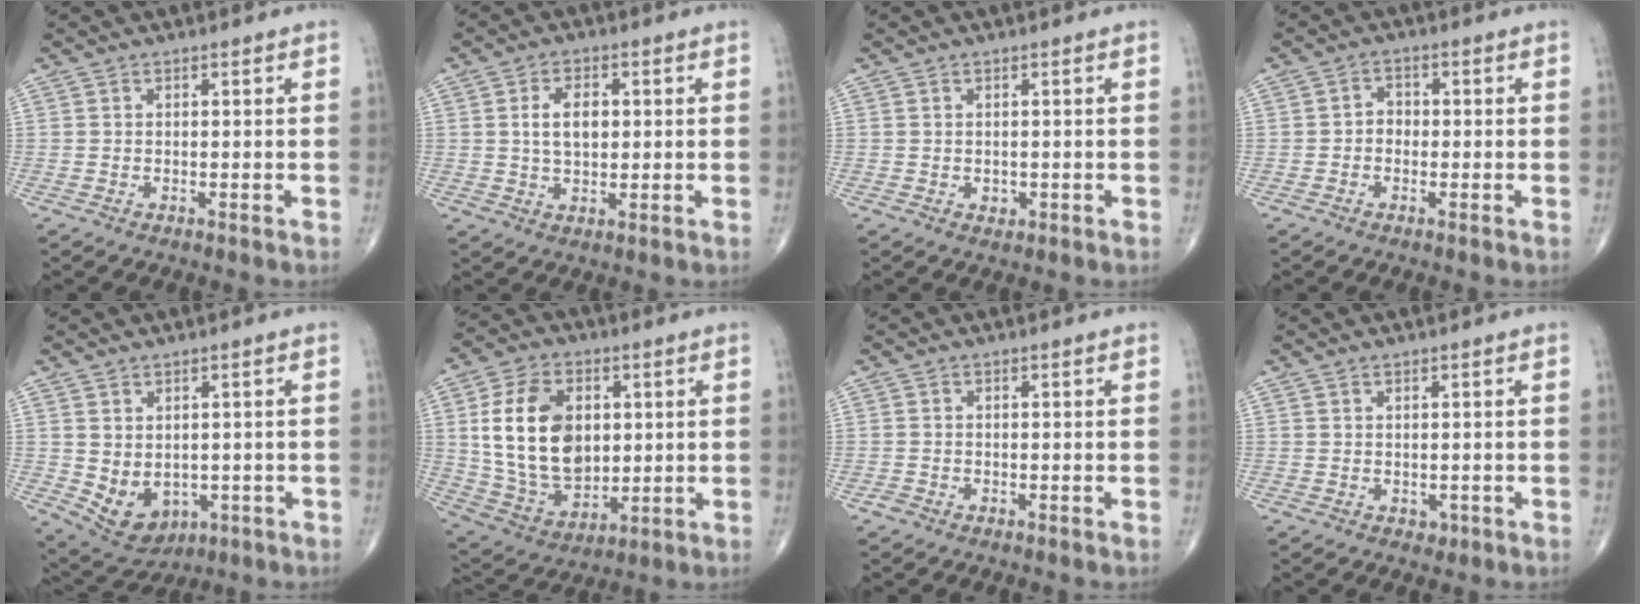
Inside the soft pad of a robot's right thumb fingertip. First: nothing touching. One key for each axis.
{"total": 6.2, "fx": 1.0, "fy": 3.8, "fz": 4.8, "tx": -0.075, "ty": 0.001, "tz": 0.018}
{"total": 1.2, "fx": -0.2, "fy": 1.0, "fz": 0.7, "tx": -0.008, "ty": -0.001, "tz": 0.001}
{"total": 2.6, "fx": -0.4, "fy": 2.2, "fz": 1.4, "tx": -0.007, "ty": 0.013, "tz": -0.014}
{"total": 8.3, "fx": -1.2, "fy": 6.2, "fz": 5.4, "tx": -0.069, "ty": -0.008, "tz": 0.006}
{"total": 18.9, "fx": 3.1, "fy": 12.6, "fz": 13.6, "tx": -0.220, "ty": -0.012, "tz": 0.071}
{"total": 0.9, "fx": -0.6, "fy": 0.7, "fz": 0.2, "tx": -0.005, "ty": 0.001, "tz": -0.014}
{"total": 1.2, "fx": 0.1, "fy": 1.0, "fz": 0.6, "tx": -0.008, "ty": -0.001, "tz": 0.006}